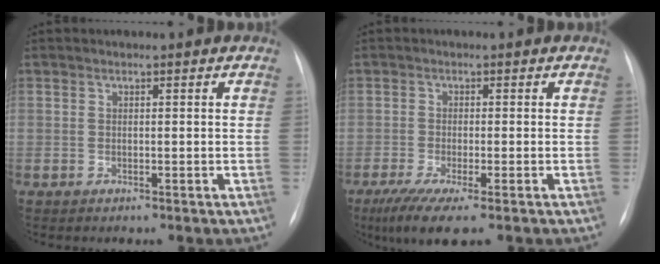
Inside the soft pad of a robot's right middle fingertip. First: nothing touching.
{"total": 6.5, "force": [-4.0, 0.7, 5.1], "torque": [-0.089, -0.021, -0.067]}